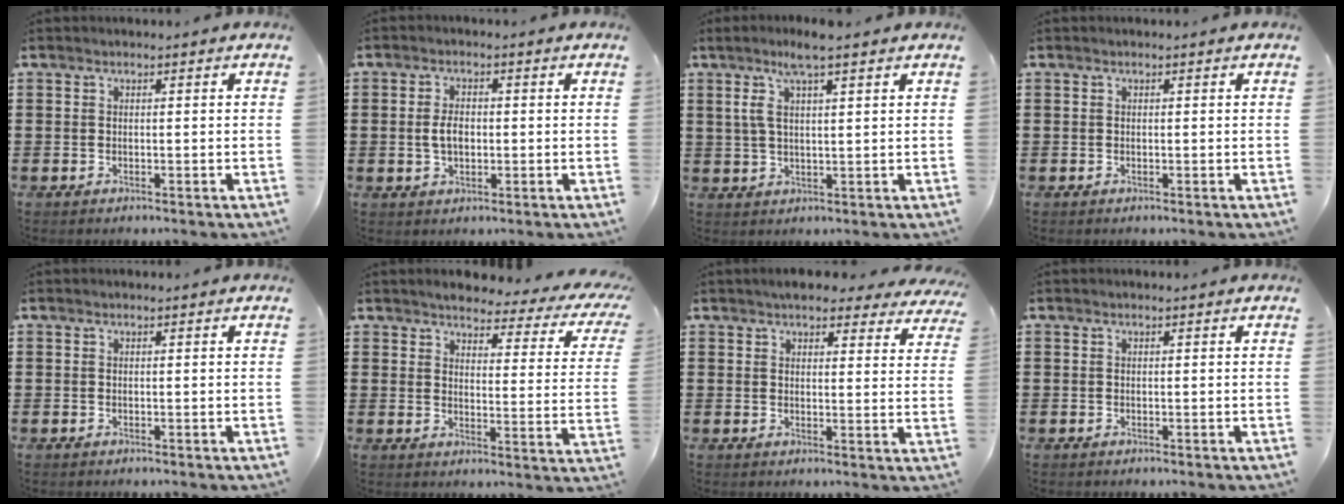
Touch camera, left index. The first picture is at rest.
{"total": 3.6, "force": [-0.2, 2.0, 3.0], "torque": [-0.052, 0.002, -0.007]}
{"total": 5.7, "force": [3.0, 0.6, 4.8], "torque": [-0.101, 0.003, 0.051]}
{"total": 0.0}
{"total": 0.0}
{"total": 3.1, "force": [2.7, 0.3, 1.5], "torque": [-0.040, -0.028, 0.036]}
{"total": 4.6, "force": [4.1, 1.0, 1.8], "torque": [-0.040, -0.012, 0.073]}
{"total": 0.0}